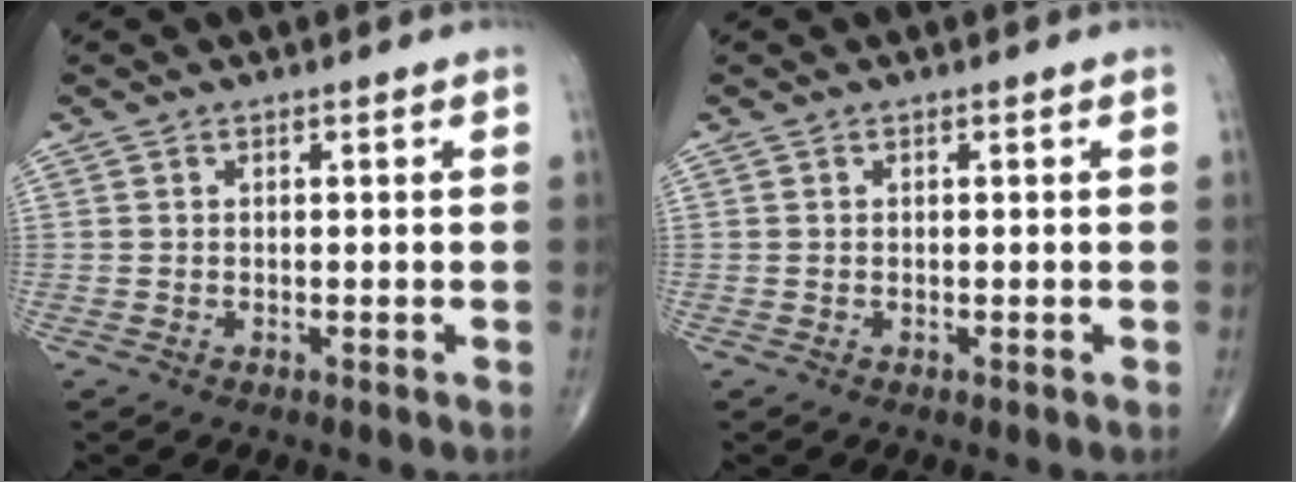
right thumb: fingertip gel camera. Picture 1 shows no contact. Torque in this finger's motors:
{"motor_torque": [0.01, 0.00, -0.07, -0.03, 0.00]}